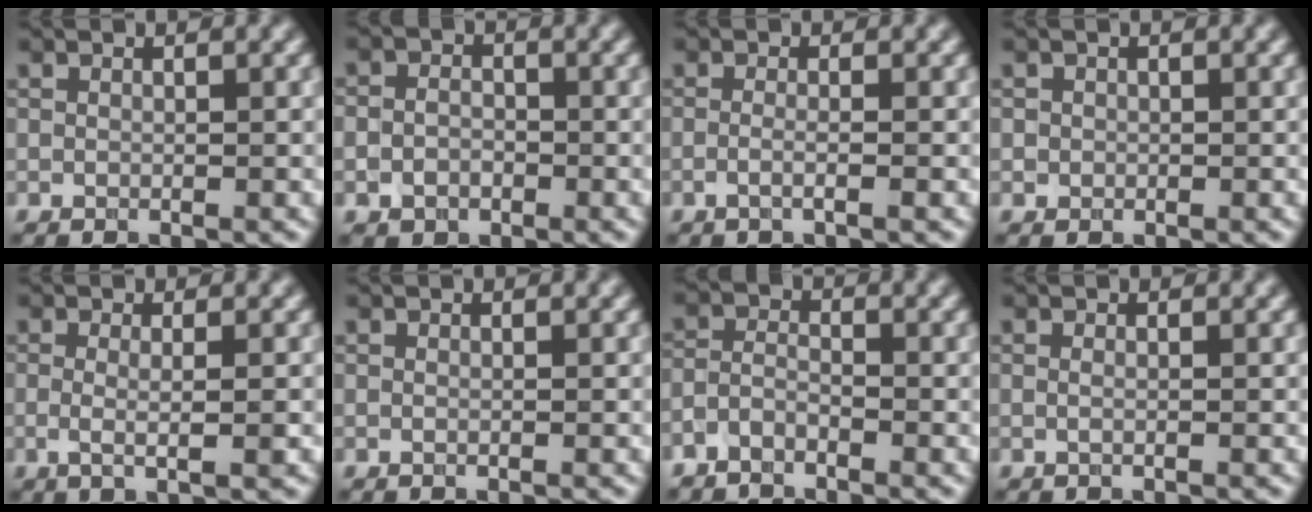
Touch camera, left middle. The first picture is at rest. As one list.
[{"total": 2.2, "force": [-0.7, 1.8, 1.0], "torque": [-0.007, -0.003, -0.017]}, {"total": 1.5, "force": [-0.4, 0.4, 1.4], "torque": [-0.019, -0.003, -0.014]}, {"total": 0.6, "force": [0.0, 0.6, 0.1], "torque": [0.005, -0.003, 0.000]}, {"total": 2.7, "force": [-0.1, 0.7, 2.6], "torque": [-0.040, -0.004, -0.007]}, {"total": 0.0}, {"total": 2.0, "force": [-1.6, 0.8, 0.9], "torque": [-0.019, 0.005, -0.039]}, {"total": 0.5, "force": [0.0, 0.1, 0.5], "torque": [-0.012, -0.004, -0.004]}]